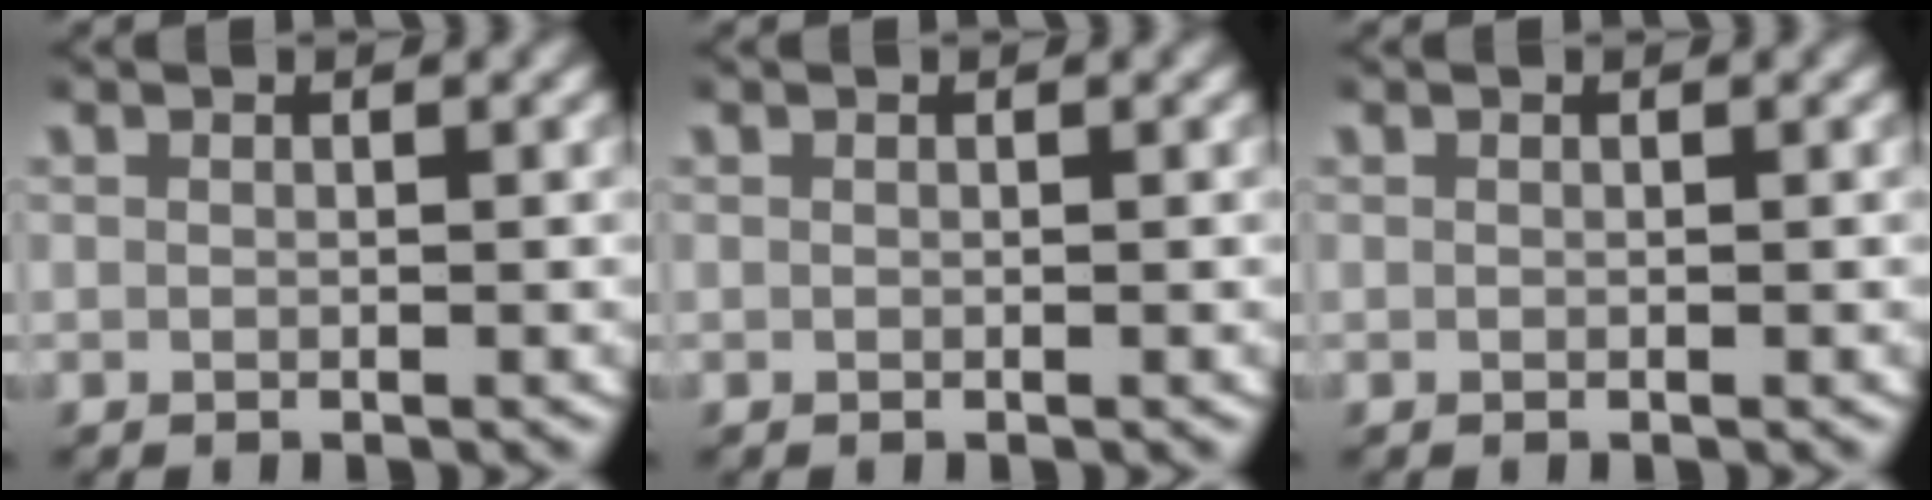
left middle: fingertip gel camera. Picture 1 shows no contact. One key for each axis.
{"total": 0.0}
{"total": 0.0}